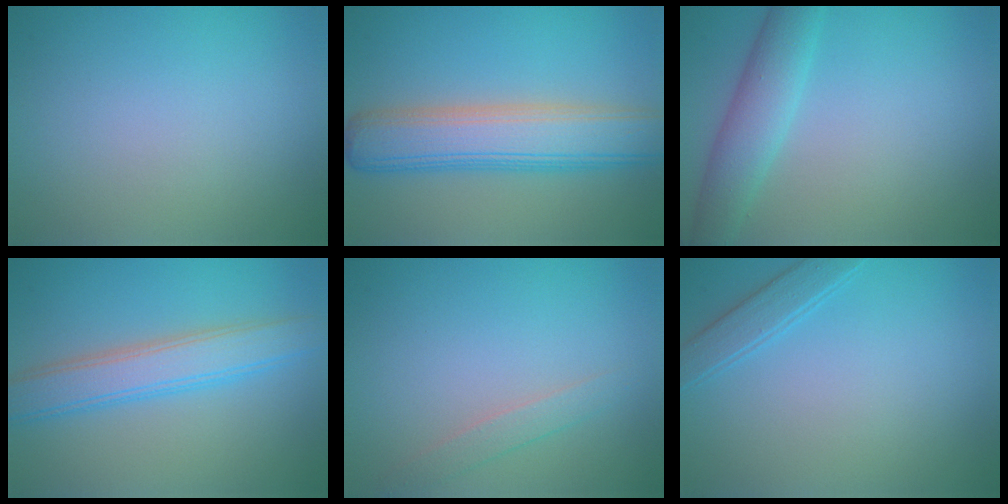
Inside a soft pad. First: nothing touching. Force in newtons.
{"total": 7.8, "press": 7.8, "slide": 0.1}
{"total": 4.0, "press": 4.0, "slide": 0.2}
{"total": 4.9, "press": 4.9, "slide": 0.1}
{"total": 1.4, "press": 1.4, "slide": 0.1}
{"total": 1.9, "press": 1.9, "slide": 0.1}